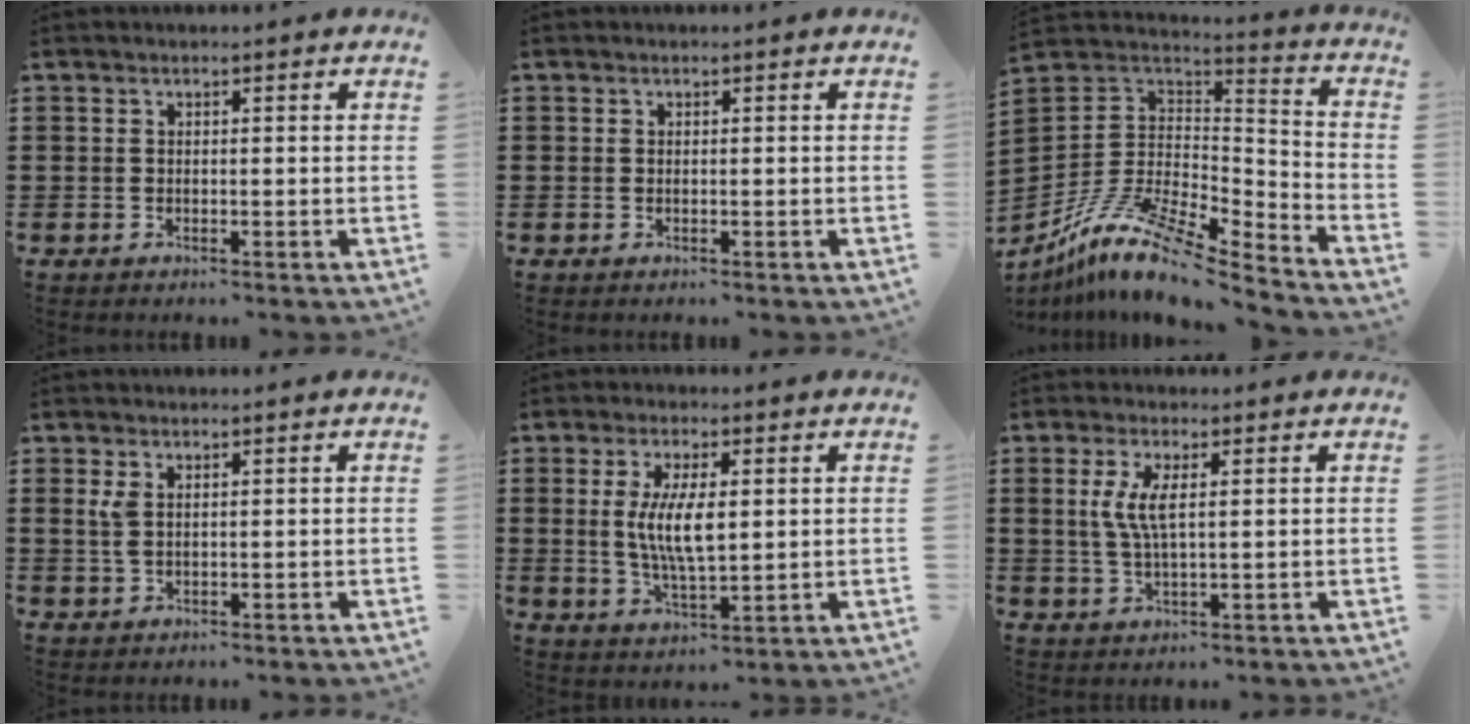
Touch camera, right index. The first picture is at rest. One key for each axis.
{"total": 0.0}
{"total": 12.2, "fx": -8.9, "fy": 3.0, "fz": 7.7, "tx": -0.168, "ty": 0.008, "tz": -0.177}
{"total": 2.4, "fx": 0.9, "fy": 1.2, "fz": 1.8, "tx": -0.041, "ty": 0.005, "tz": 0.016}
{"total": 7.6, "fx": 0.8, "fy": 2.5, "fz": 7.1, "tx": -0.136, "ty": 0.000, "tz": 0.010}
{"total": 5.0, "fx": 1.2, "fy": 1.4, "fz": 4.7, "tx": -0.102, "ty": -0.001, "tz": 0.017}